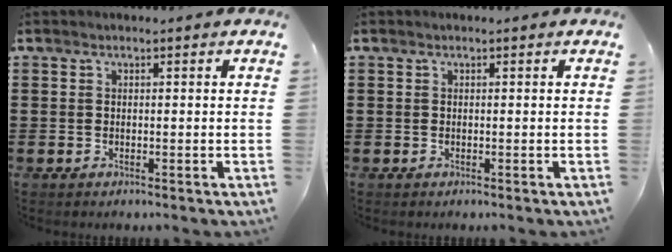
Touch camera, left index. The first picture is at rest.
{"total": 0.0}